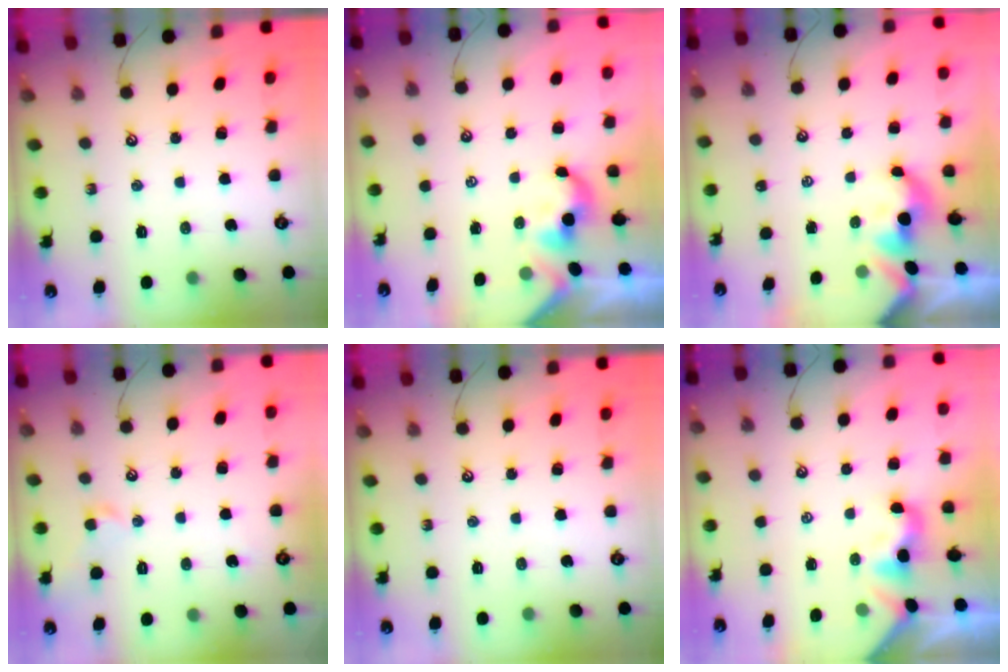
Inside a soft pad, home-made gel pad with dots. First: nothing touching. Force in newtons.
{"total": 0.0}
{"total": 1.5, "press": 1.5, "slide": 0.2}
{"total": 0.5, "press": 0.5, "slide": 0.3}
{"total": 0.0}
{"total": 1.9, "press": 1.8, "slide": 0.6}